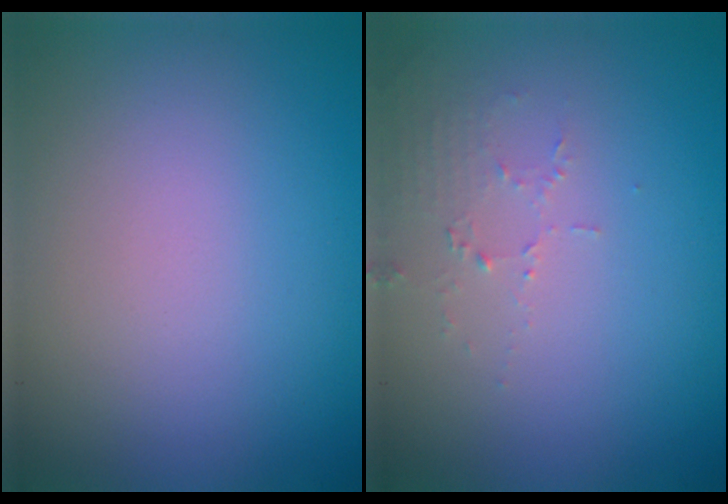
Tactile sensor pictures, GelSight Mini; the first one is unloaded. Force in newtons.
{"total": 1.5, "press": 1.5, "slide": 0.2}